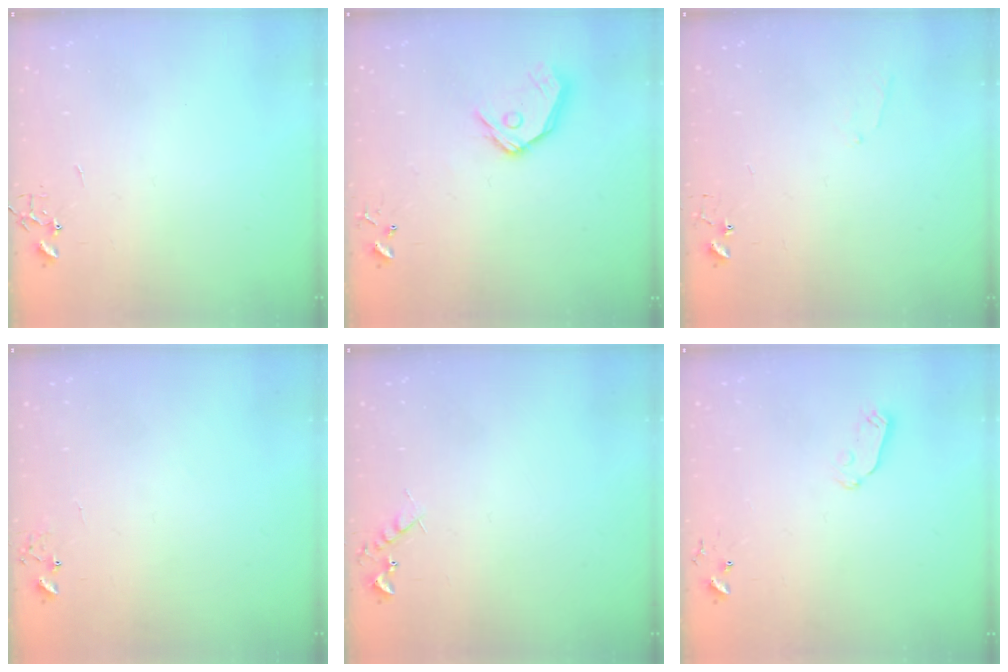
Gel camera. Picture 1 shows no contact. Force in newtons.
{"total": 12.7, "press": 12.5, "slide": 2.0}
{"total": 5.1, "press": 5.1, "slide": 0.5}
{"total": 6.5, "press": 6.5, "slide": 0.5}
{"total": 6.1, "press": 6.0, "slide": 0.9}
{"total": 4.9, "press": 4.9, "slide": 0.3}